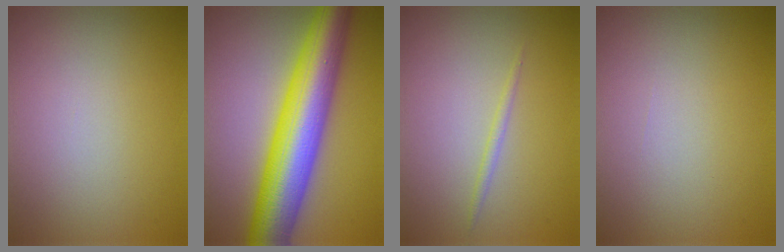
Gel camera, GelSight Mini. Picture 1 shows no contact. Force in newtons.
{"total": 10.8, "press": 10.8, "slide": 0.2}
{"total": 0.8, "press": 0.8, "slide": 0.1}
{"total": 0.0}